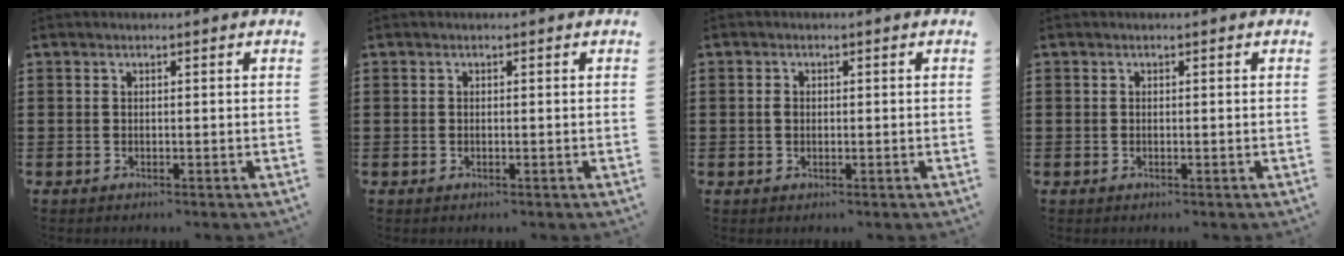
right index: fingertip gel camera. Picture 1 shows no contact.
{"total": 0.0}
{"total": 0.8, "force": [-0.1, 0.6, 0.6], "torque": [-0.013, 0.002, -0.002]}
{"total": 0.0}